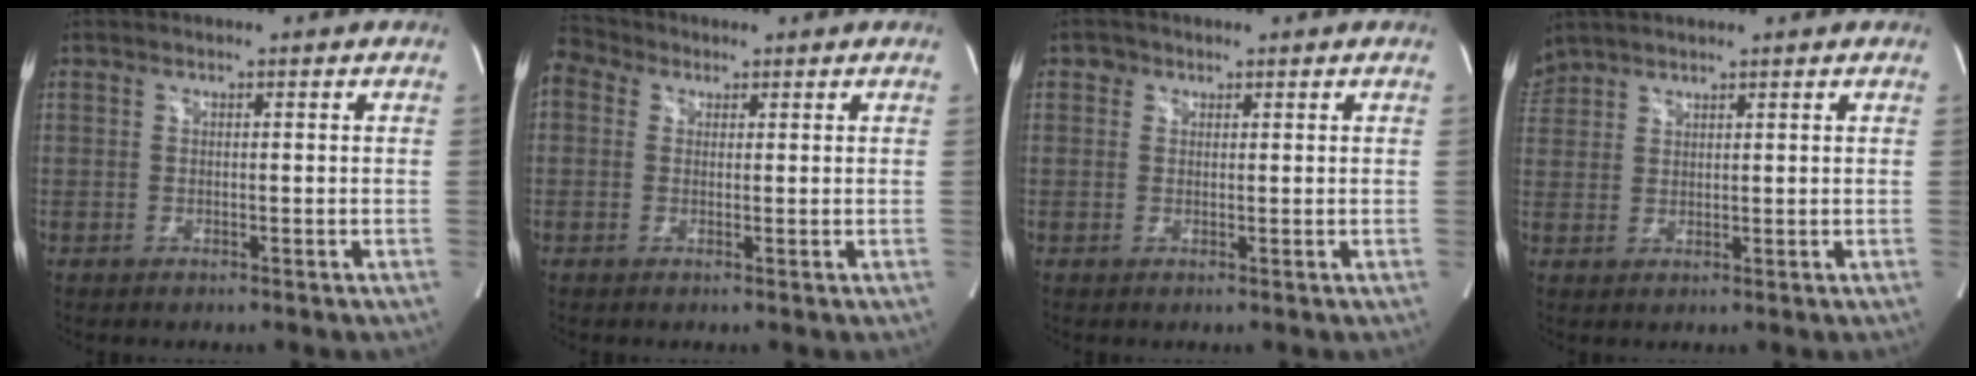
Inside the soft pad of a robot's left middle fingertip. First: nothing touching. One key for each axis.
{"total": 4.8, "fx": 2.3, "fy": 3.7, "fz": 2.1, "tx": -0.058, "ty": 0.036, "tz": 0.046}
{"total": 1.3, "fx": 0.6, "fy": 1.1, "fz": 0.1, "tx": 0.006, "ty": 0.004, "tz": 0.006}
{"total": 3.5, "fx": 3.3, "fy": 1.1, "fz": 0.2, "tx": -0.012, "ty": 0.024, "tz": 0.068}